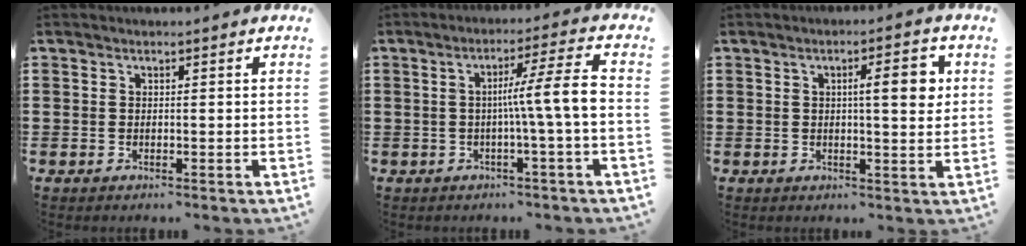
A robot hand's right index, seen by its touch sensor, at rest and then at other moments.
{"total": 7.7, "force": [-0.7, -0.2, 7.6], "torque": [-0.129, -0.005, -0.021]}
{"total": 5.7, "force": [1.4, 1.3, 5.4], "torque": [-0.081, -0.001, 0.014]}